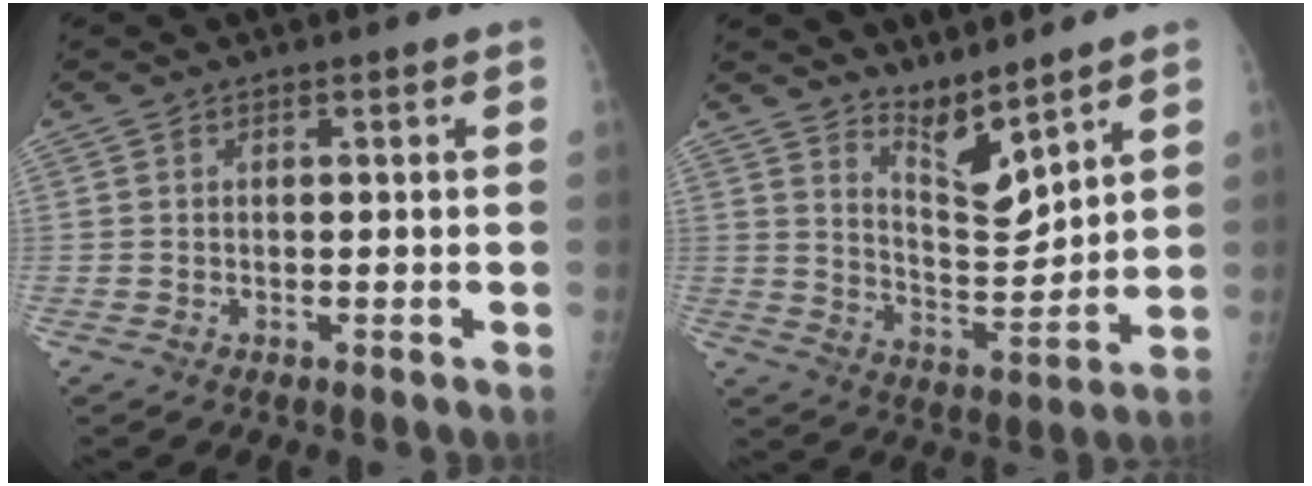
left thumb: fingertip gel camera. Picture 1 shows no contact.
{"total": 8.5, "force": [7.0, 1.8, 4.4], "torque": [-0.068, -0.073, 0.140]}